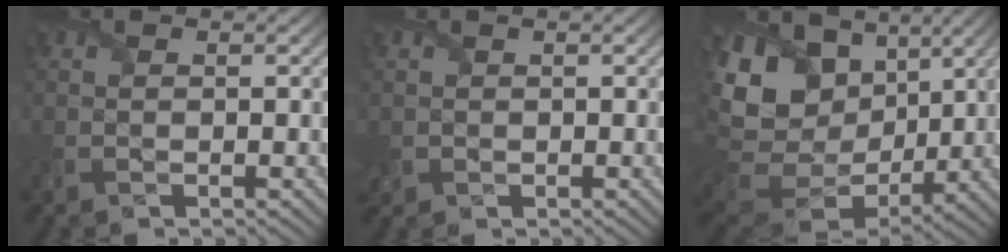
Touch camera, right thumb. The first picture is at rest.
{"total": 1.6, "force": [0.2, 1.6, 0.3], "torque": [-0.015, -0.002, 0.001]}
{"total": 18.7, "force": [4.5, 13.7, 11.9], "torque": [-0.290, 0.006, 0.111]}